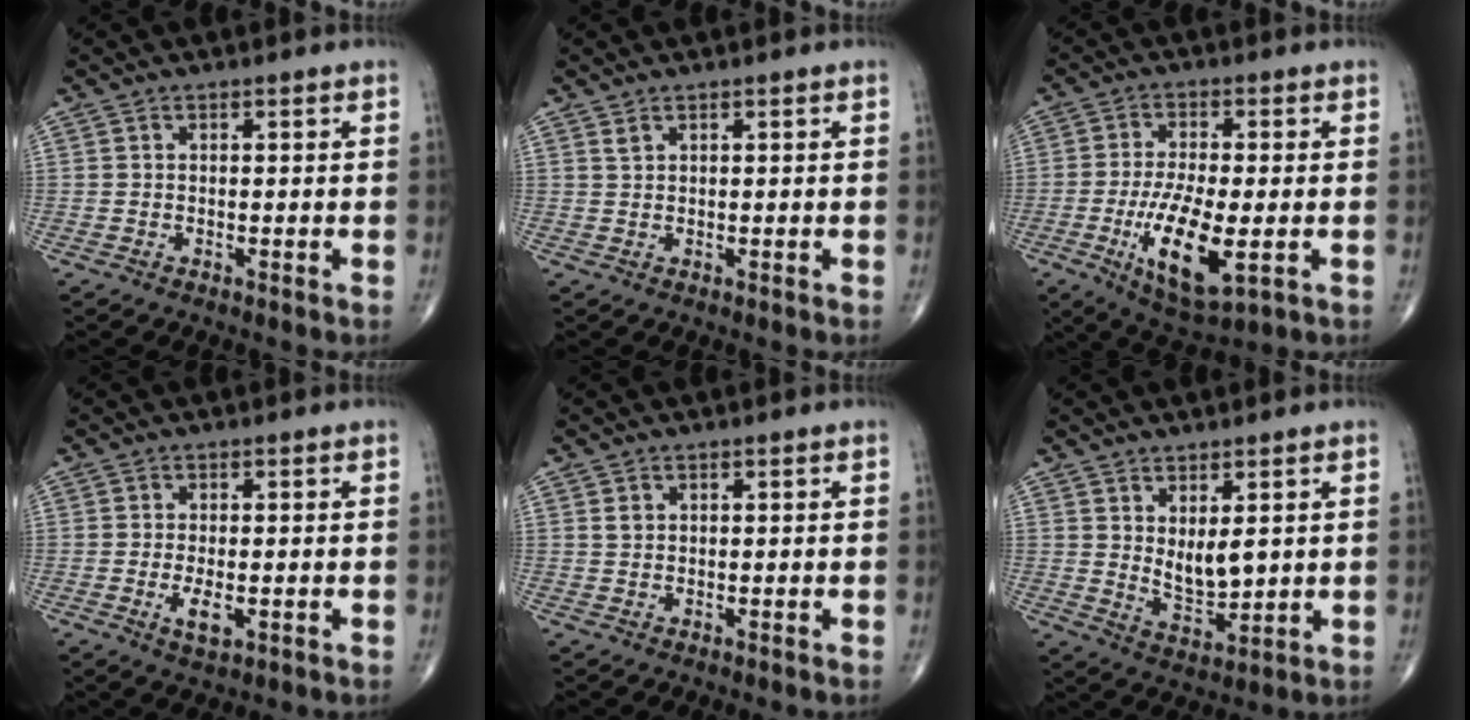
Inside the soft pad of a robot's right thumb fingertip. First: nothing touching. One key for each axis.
{"total": 0.8, "fx": 0.7, "fy": 0.3, "fz": 0.4, "tx": -0.008, "ty": 0.001, "tz": 0.015}
{"total": 13.1, "fx": -3.4, "fy": 4.5, "fz": 11.8, "tx": -0.217, "ty": -0.013, "tz": -0.052}
{"total": 3.9, "fx": -0.9, "fy": 1.7, "fz": 3.3, "tx": -0.061, "ty": -0.006, "tz": -0.015}
{"total": 1.1, "fx": 0.5, "fy": 0.8, "fz": 0.5, "tx": -0.006, "ty": 0.000, "tz": 0.009}
{"total": 6.8, "fx": 1.6, "fy": 3.3, "fz": 5.8, "tx": -0.084, "ty": -0.027, "tz": 0.041}